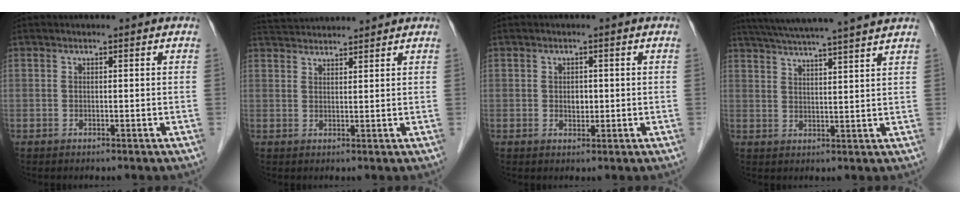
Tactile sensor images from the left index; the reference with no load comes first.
{"total": 6.6, "force": [6.5, 0.1, 1.3], "torque": [-0.030, 0.038, 0.107]}
{"total": 1.7, "force": [0.0, 1.2, 1.2], "torque": [-0.019, 0.000, 0.003]}
{"total": 16.0, "force": [14.2, -1.1, 7.3], "torque": [-0.130, 0.011, 0.196]}